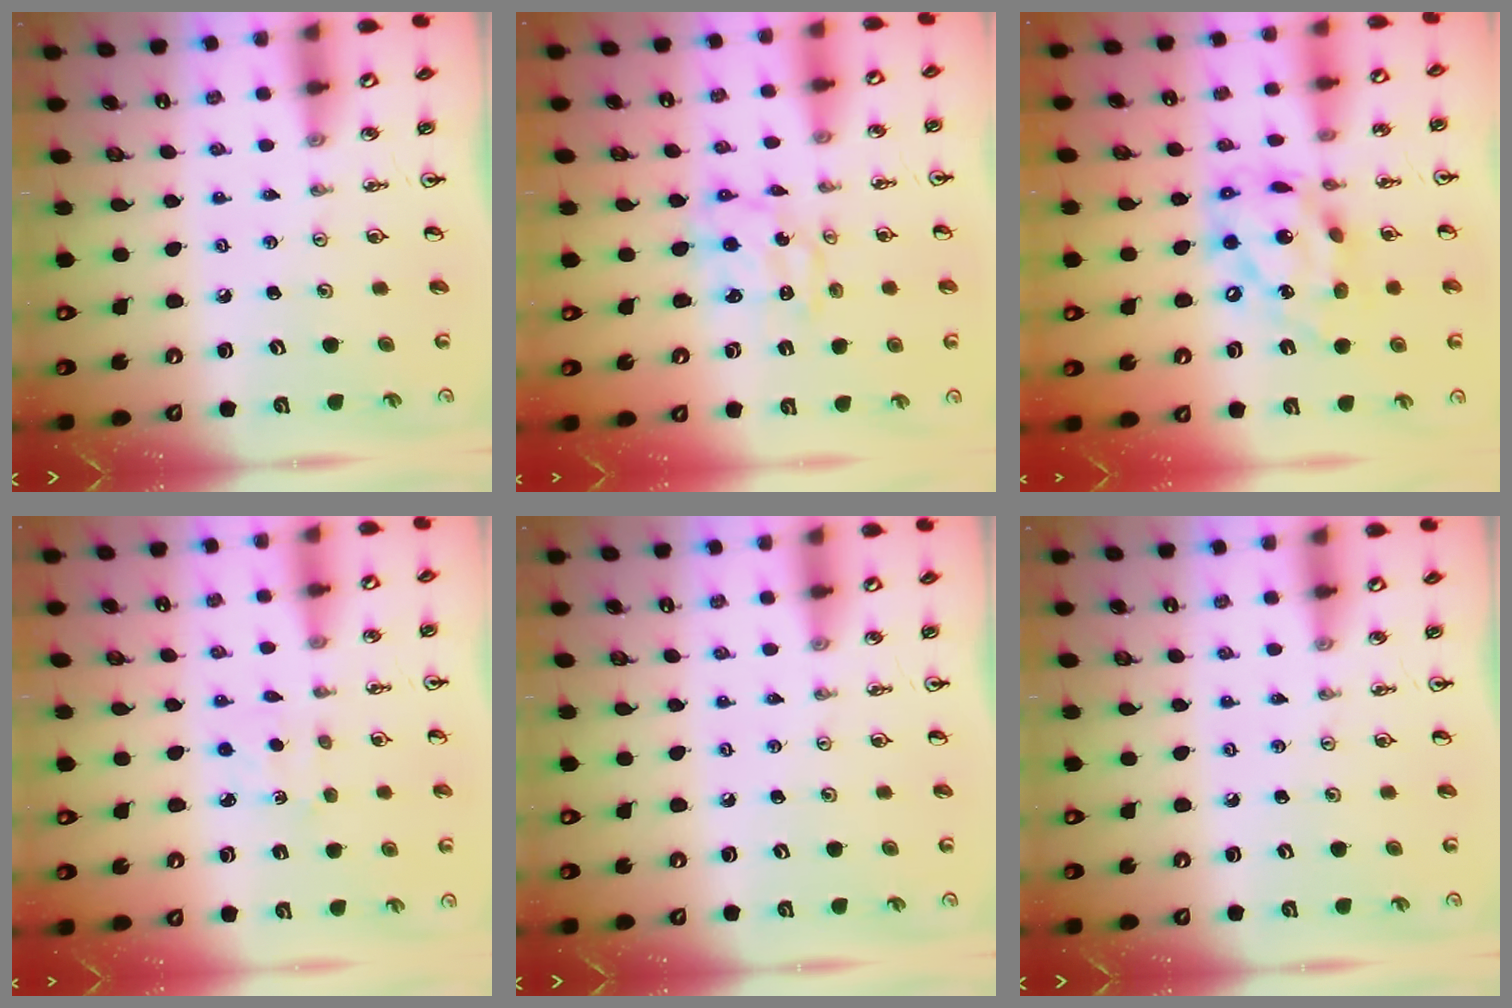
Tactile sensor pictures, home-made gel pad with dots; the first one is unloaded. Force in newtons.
{"total": 3.6, "press": 3.6, "slide": 0.3}
{"total": 16.5, "press": 16.5, "slide": 1.2}
{"total": 2.2, "press": 2.2, "slide": 0.3}
{"total": 0.0}
{"total": 0.0}